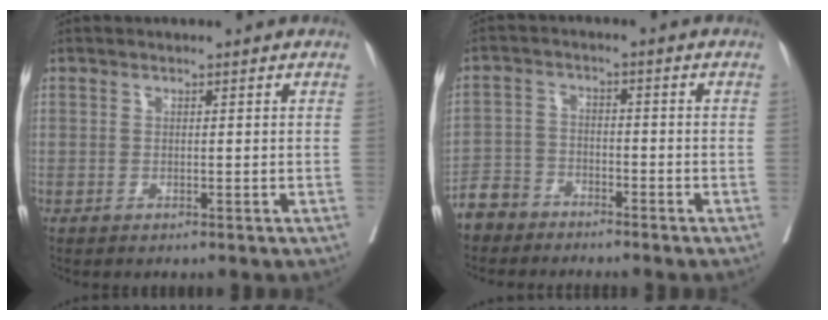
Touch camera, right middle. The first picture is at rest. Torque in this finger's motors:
{"motor_torque": [0.35, -0.32, 0.06, 0.00]}